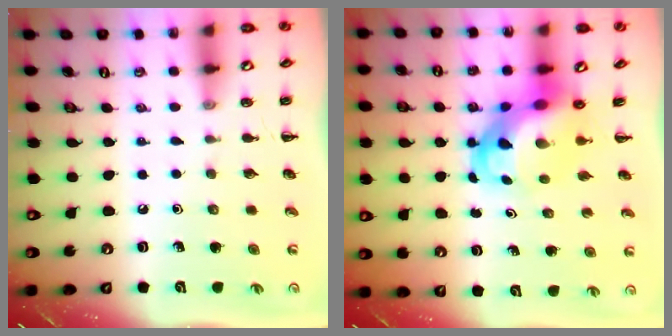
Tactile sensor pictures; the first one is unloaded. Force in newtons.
{"total": 6.5, "press": 6.2, "slide": 1.8}